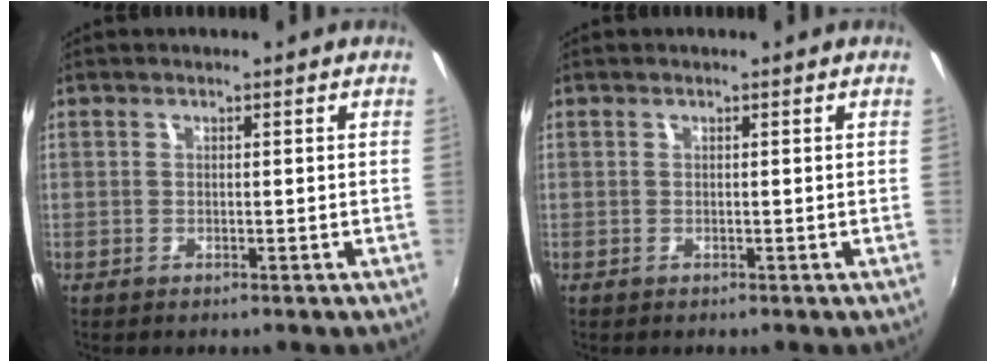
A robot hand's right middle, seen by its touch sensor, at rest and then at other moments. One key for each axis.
{"total": 0.0}